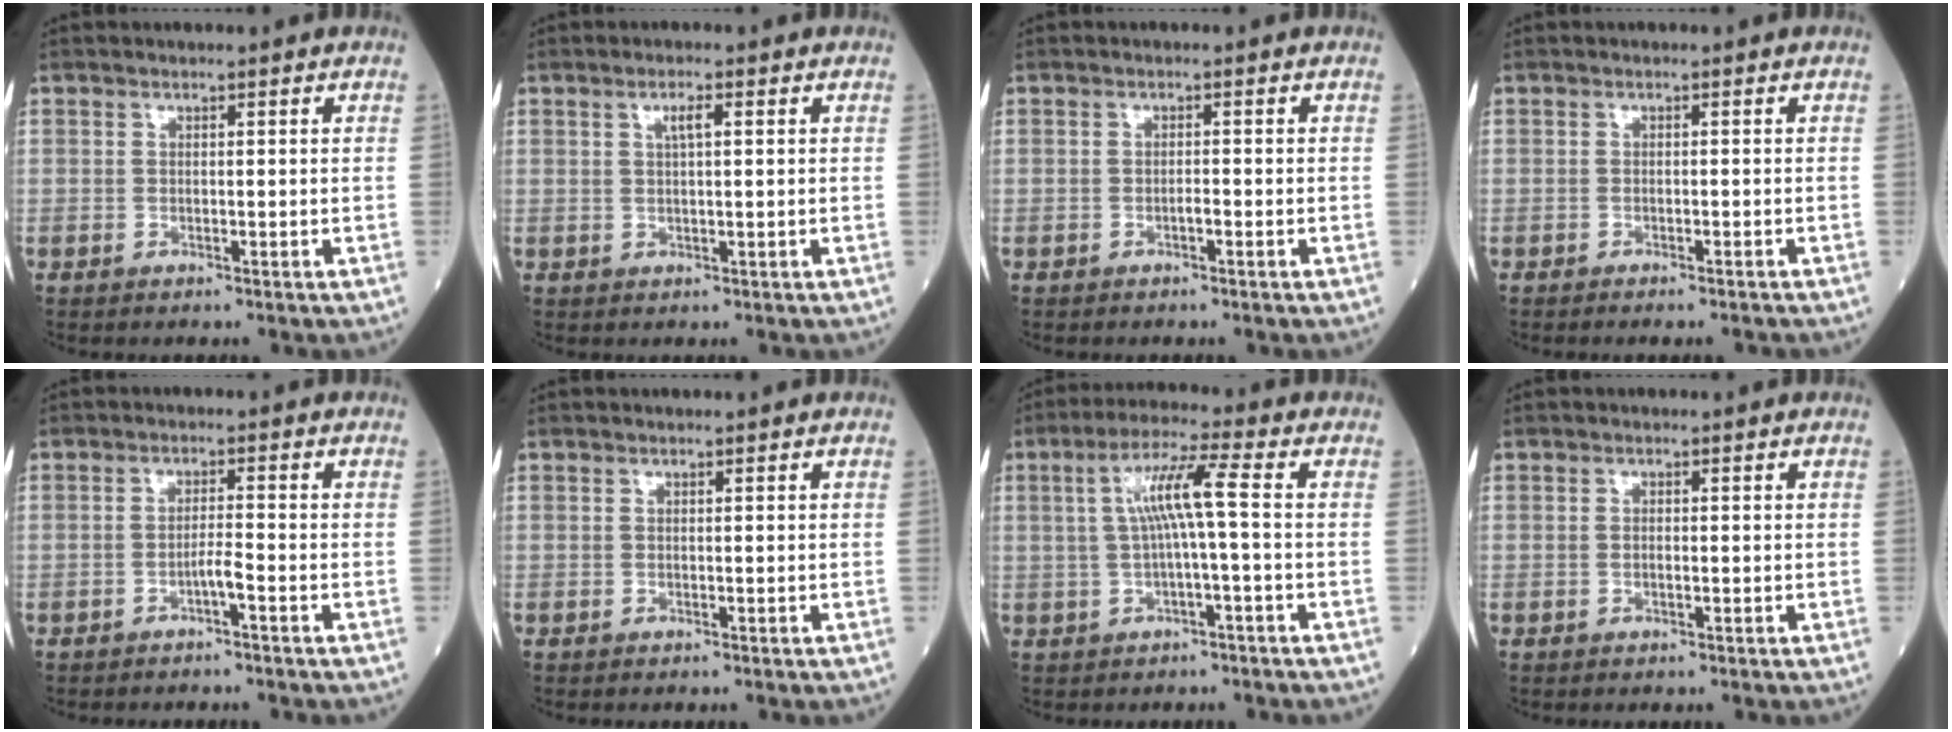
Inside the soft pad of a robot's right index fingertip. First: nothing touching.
{"total": 2.2, "force": [0.8, 0.3, 2.0], "torque": [-0.038, 0.003, 0.014]}
{"total": 0.8, "force": [-0.5, 0.1, 0.7], "torque": [-0.012, 0.002, -0.010]}
{"total": 2.9, "force": [-2.6, 0.3, 1.2], "torque": [-0.009, -0.003, -0.033]}
{"total": 2.0, "force": [-1.3, -0.2, 1.5], "torque": [-0.026, 0.001, -0.024]}
{"total": 0.0}
{"total": 7.2, "force": [0.4, -0.2, 7.2], "torque": [-0.135, 0.018, 0.006]}
{"total": 0.9, "force": [-0.2, 0.3, 0.8], "torque": [-0.018, 0.000, -0.003]}